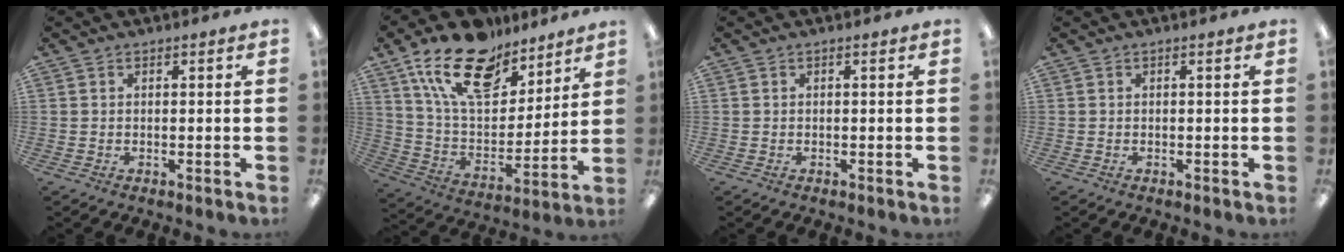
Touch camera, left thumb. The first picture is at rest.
{"total": 20.7, "force": [13.9, 10.6, 11.2], "torque": [-0.209, -0.070, 0.251]}
{"total": 0.0}
{"total": 0.0}